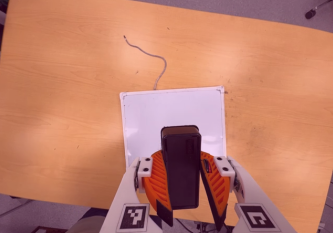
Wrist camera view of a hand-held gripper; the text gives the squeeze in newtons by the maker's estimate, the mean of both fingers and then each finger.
{"total": 9.8, "left": 10.0, "right": 9.6}